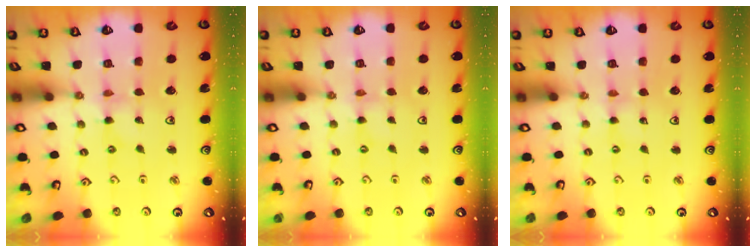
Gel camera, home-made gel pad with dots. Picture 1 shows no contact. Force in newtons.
{"total": 0.0}
{"total": 0.5, "press": 0.5, "slide": 0.1}